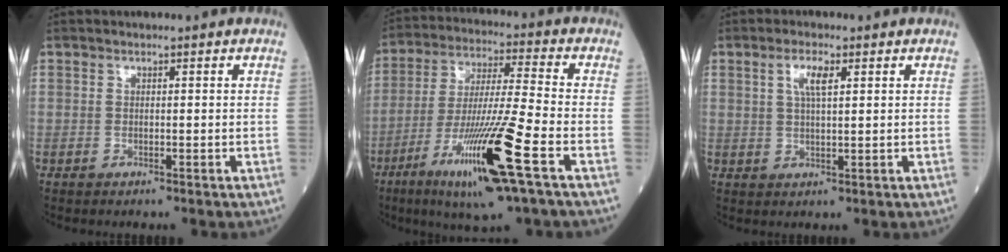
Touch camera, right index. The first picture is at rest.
{"total": 16.6, "force": [-7.5, -0.3, 14.8], "torque": [-0.299, -0.031, -0.136]}
{"total": 3.7, "force": [1.5, 0.7, 3.3], "torque": [-0.065, 0.004, 0.027]}